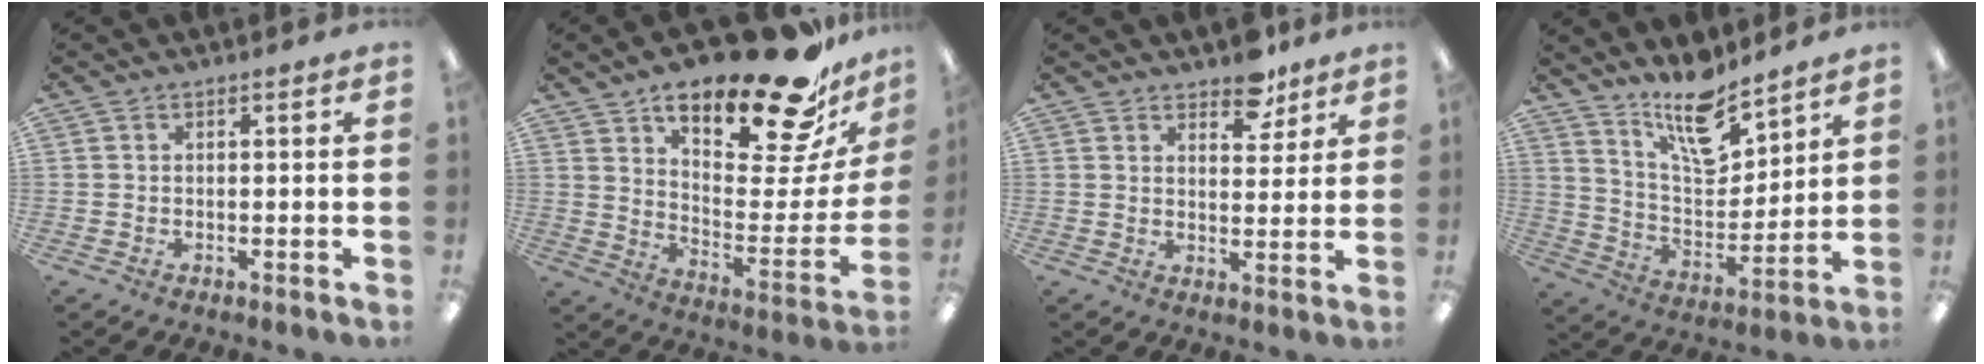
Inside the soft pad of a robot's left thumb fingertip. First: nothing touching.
{"total": 23.8, "force": [18.4, 7.0, 13.4], "torque": [-0.182, -0.128, 0.298]}
{"total": 6.8, "force": [5.6, 3.2, 2.4], "torque": [-0.013, -0.037, 0.096]}
{"total": 14.9, "force": [11.7, 5.2, 7.5], "torque": [-0.126, -0.075, 0.204]}